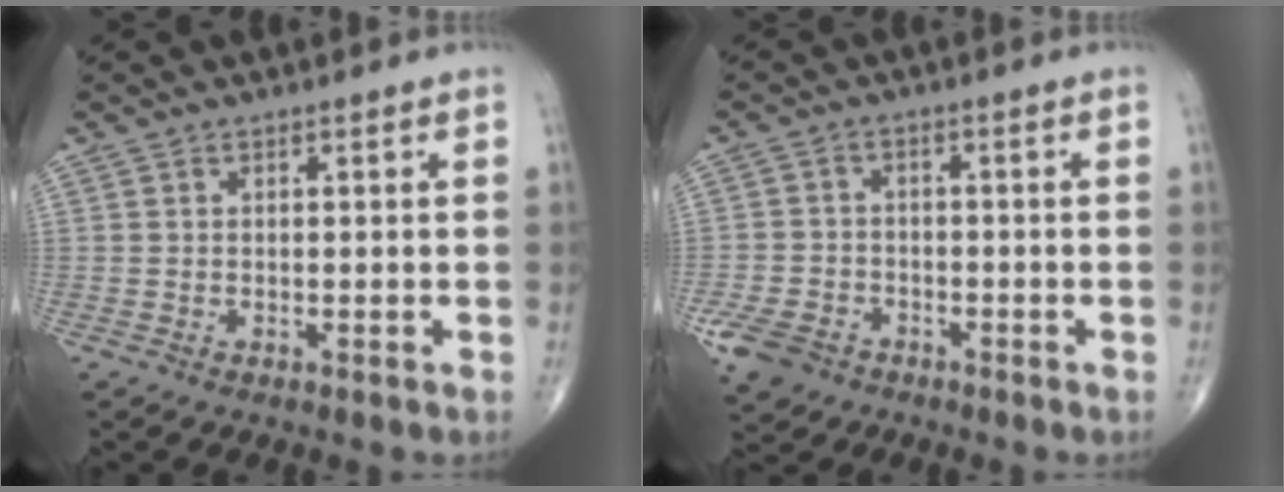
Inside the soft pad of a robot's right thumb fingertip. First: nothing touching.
{"total": 6.5, "force": [-3.8, 4.6, 2.4], "torque": [-0.051, 0.013, -0.068]}